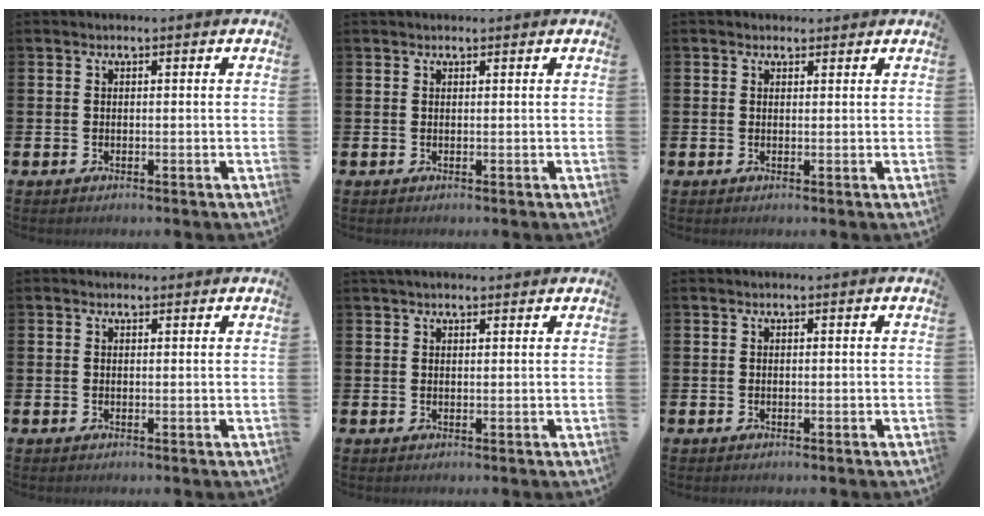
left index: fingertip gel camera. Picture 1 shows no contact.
{"total": 0.6, "force": [0.5, 0.2, 0.1], "torque": [0.006, -0.002, 0.008]}
{"total": 1.3, "force": [1.0, 0.8, 0.1], "torque": [0.015, 0.001, 0.015]}
{"total": 0.7, "force": [0.5, 0.4, 0.1], "torque": [0.008, 0.001, 0.007]}
{"total": 1.8, "force": [1.5, 0.6, 0.6], "torque": [-0.005, 0.003, 0.026]}
{"total": 0.0}